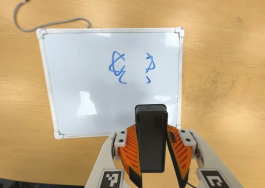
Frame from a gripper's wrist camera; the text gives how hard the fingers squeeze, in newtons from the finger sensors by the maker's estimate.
{"total": 9.0, "left": 8.0, "right": 10.0}